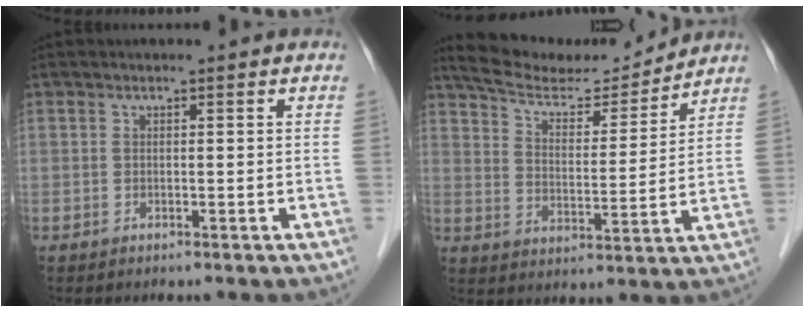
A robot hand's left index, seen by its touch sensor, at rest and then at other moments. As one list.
[{"total": 12.4, "force": [12.0, 1.3, 3.0], "torque": [-0.054, 0.003, 0.201]}]